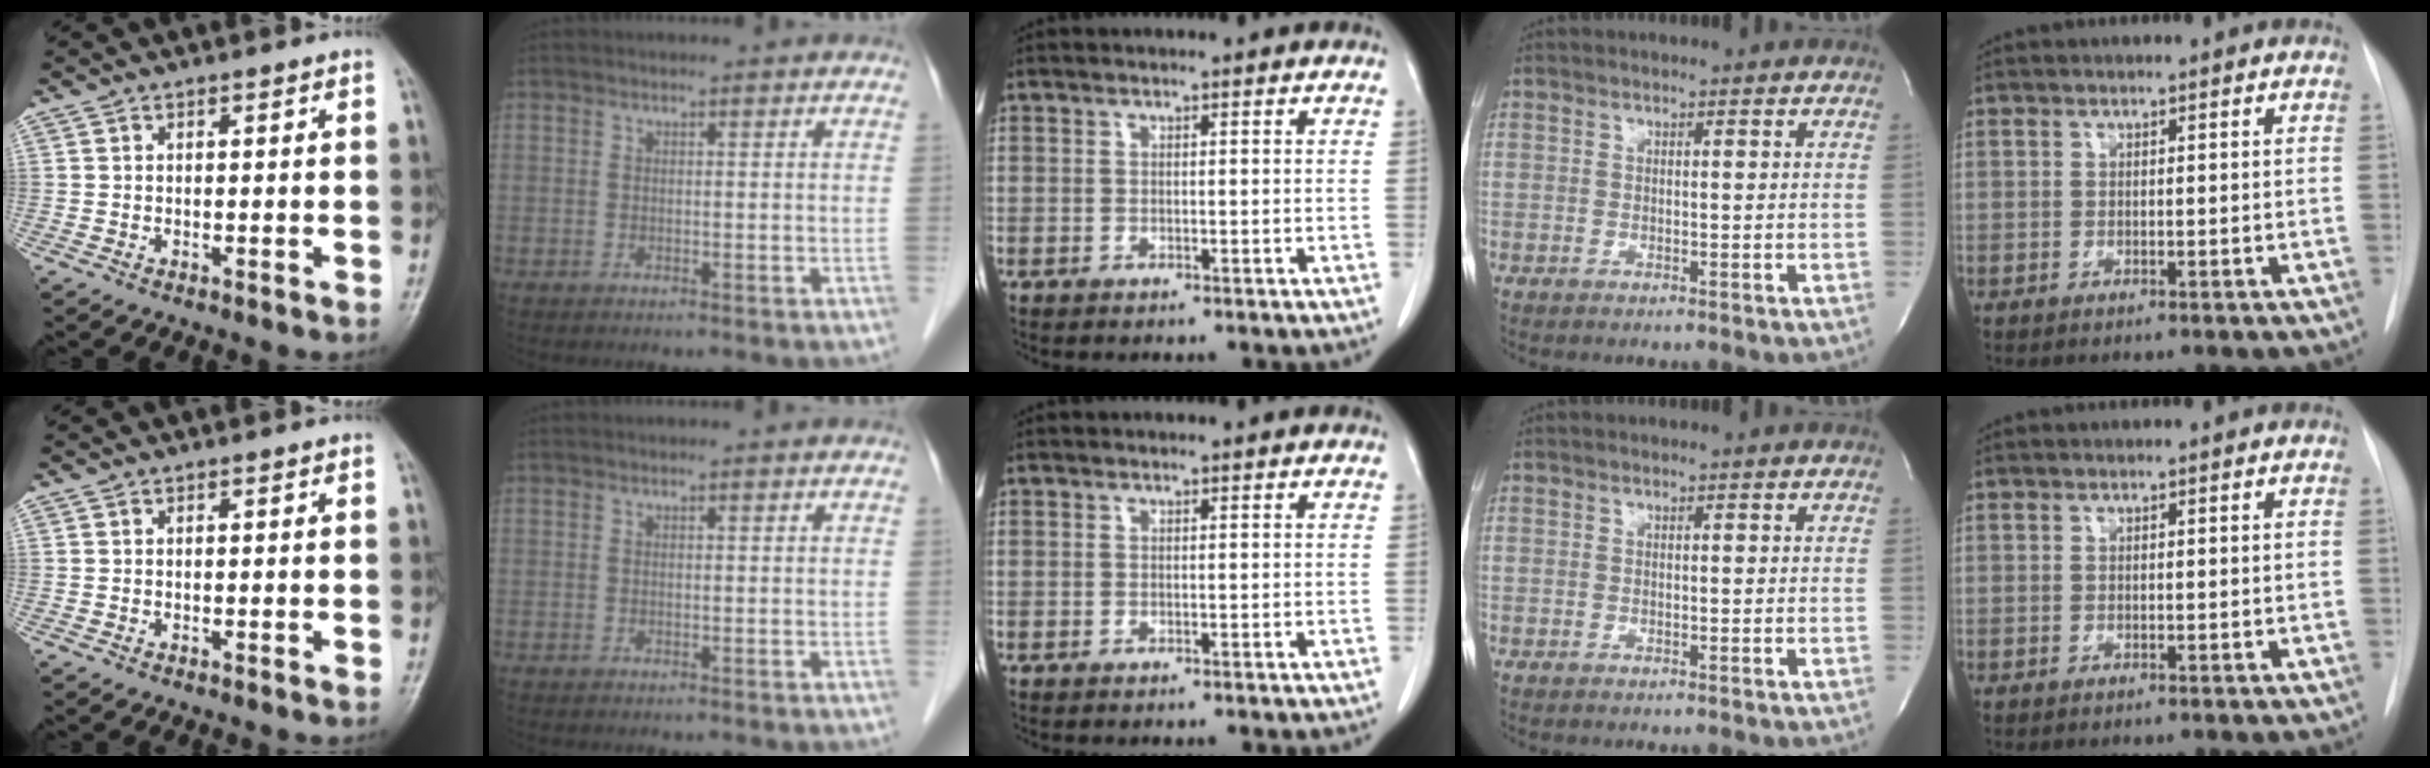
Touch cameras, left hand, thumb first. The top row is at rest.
{}